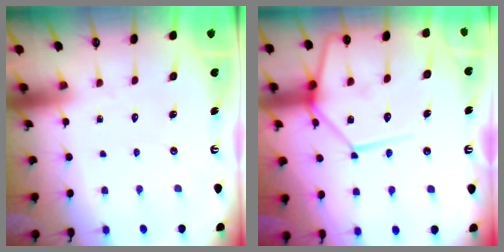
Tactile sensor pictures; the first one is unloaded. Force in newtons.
{"total": 17.9, "press": 17.8, "slide": 1.6}